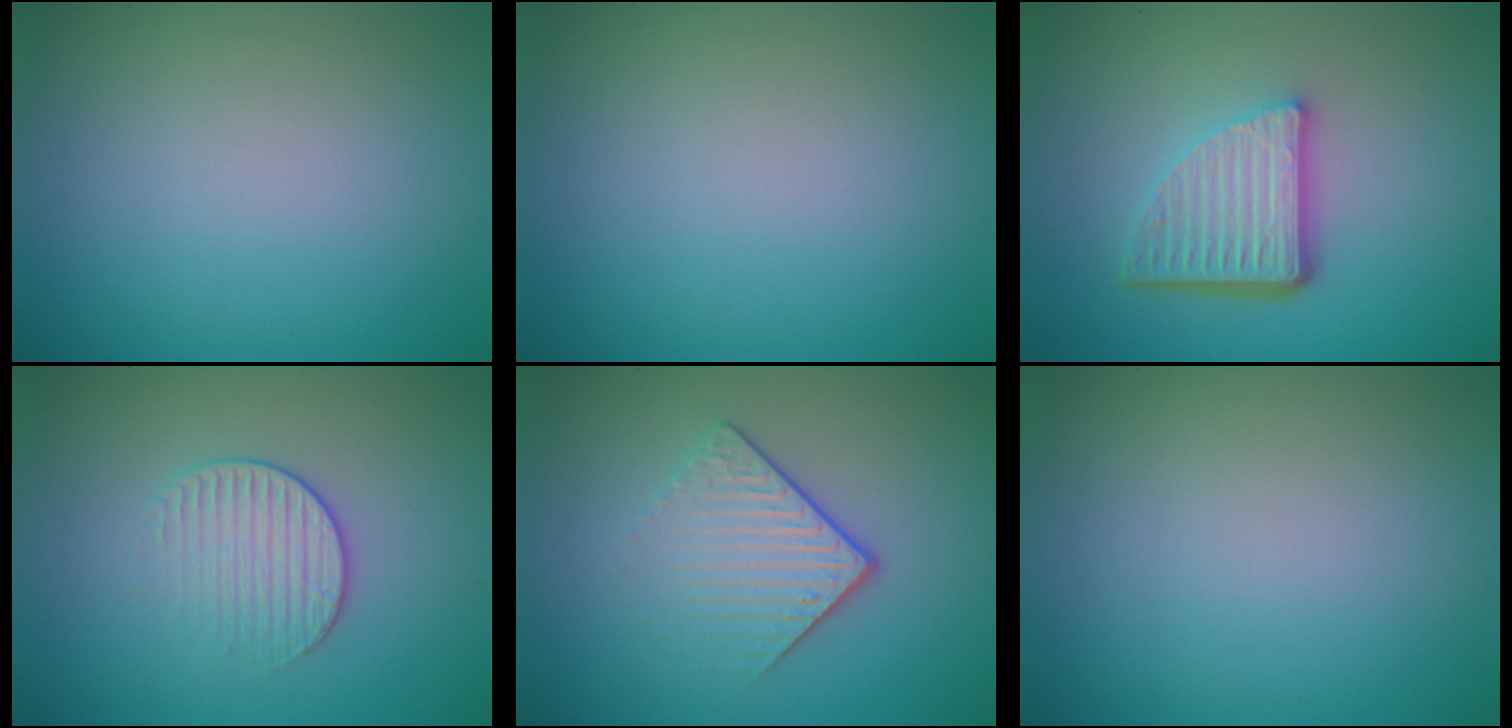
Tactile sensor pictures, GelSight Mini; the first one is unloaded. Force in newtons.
{"total": 0.0}
{"total": 5.5, "press": 3.8, "slide": 4.0}
{"total": 2.0, "press": 1.4, "slide": 1.4}
{"total": 4.2, "press": 2.6, "slide": 3.3}
{"total": 0.0}